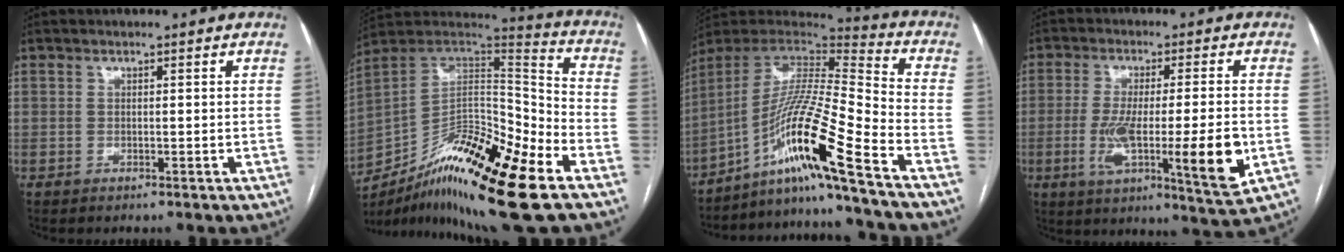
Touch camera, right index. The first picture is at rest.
{"total": 23.7, "force": [-14.0, 3.9, 18.7], "torque": [-0.306, -0.004, -0.240]}
{"total": 17.7, "force": [-11.0, -2.0, 13.8], "torque": [-0.266, -0.004, -0.201]}
{"total": 15.4, "force": [-3.2, 1.4, 15.0], "torque": [-0.239, -0.024, -0.046]}